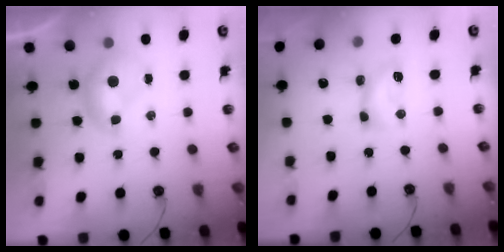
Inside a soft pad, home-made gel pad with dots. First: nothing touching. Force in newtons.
{"total": 5.2, "press": 5.1, "slide": 0.6}